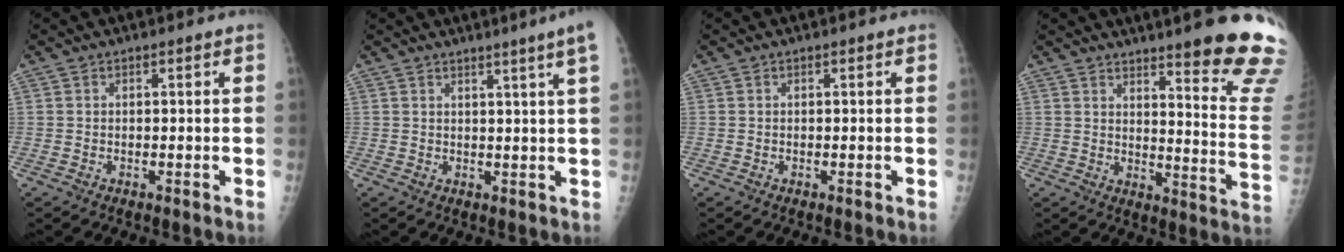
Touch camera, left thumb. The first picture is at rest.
{"total": 5.4, "force": [3.4, -1.2, 4.0], "torque": [-0.055, -0.016, 0.040]}
{"total": 0.0}
{"total": 18.8, "force": [14.4, 1.3, 11.9], "torque": [-0.125, -0.120, 0.180]}